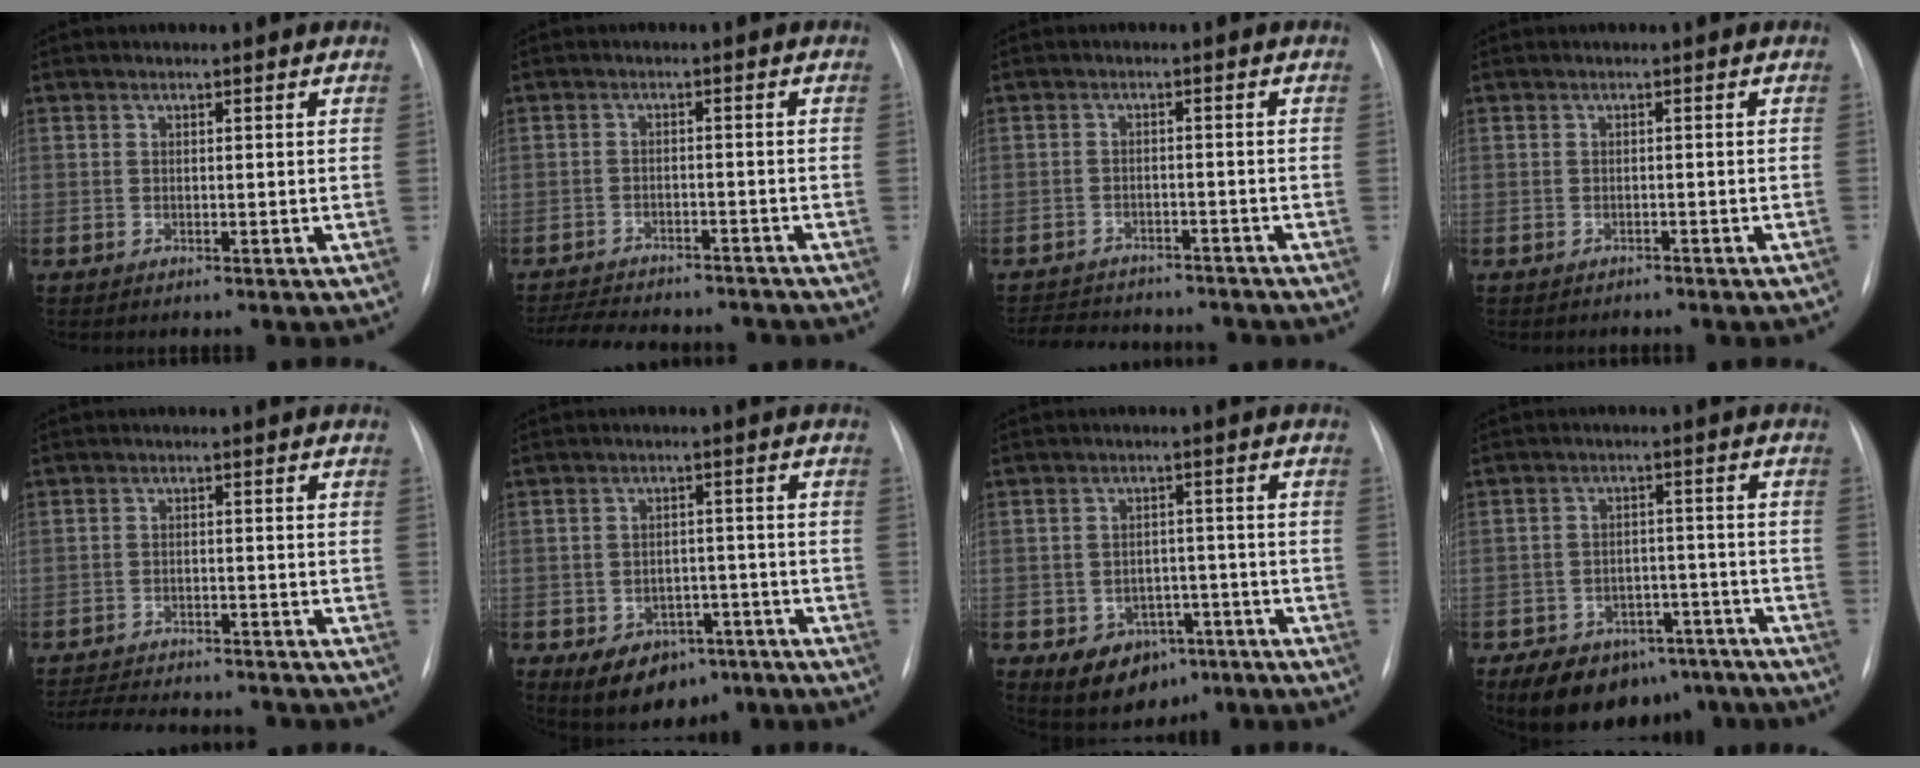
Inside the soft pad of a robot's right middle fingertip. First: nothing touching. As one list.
[{"total": 14.0, "force": [-12.7, 3.4, 4.8], "torque": [-0.099, 0.001, -0.169]}, {"total": 12.1, "force": [-10.9, 4.2, 3.4], "torque": [-0.065, 0.010, -0.140]}, {"total": 1.7, "force": [-1.5, 0.4, 0.6], "torque": [-0.012, 0.002, -0.014]}, {"total": 13.3, "force": [-12.3, 2.6, 4.4], "torque": [-0.087, -0.002, -0.167]}, {"total": 9.1, "force": [-5.3, 6.2, 4.2], "torque": [-0.058, 0.019, -0.067]}, {"total": 8.2, "force": [-4.4, 6.0, 3.5], "torque": [-0.052, 0.017, -0.055]}, {"total": 13.5, "force": [-10.1, 7.5, 5.0], "torque": [-0.066, 0.021, -0.138]}]